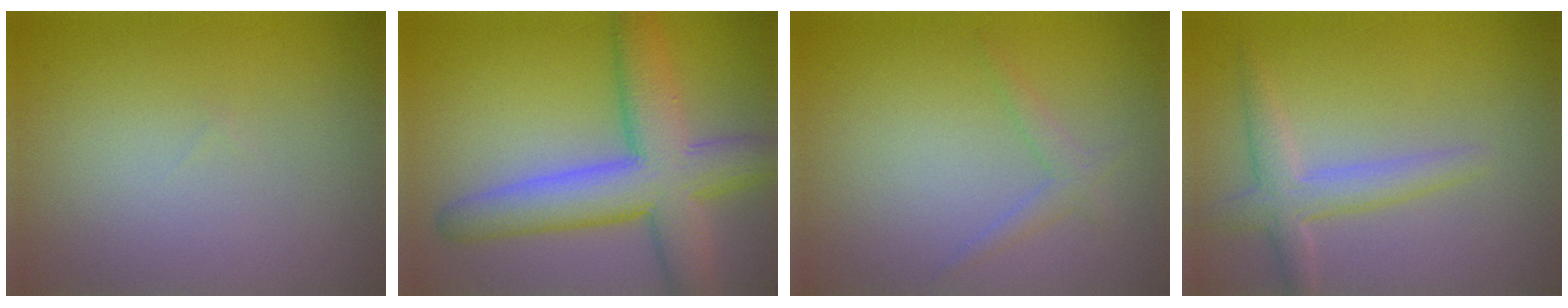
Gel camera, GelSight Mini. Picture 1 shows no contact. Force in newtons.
{"total": 8.7, "press": 8.7, "slide": 0.5}
{"total": 1.3, "press": 1.3, "slide": 0.1}
{"total": 2.9, "press": 2.9, "slide": 0.1}